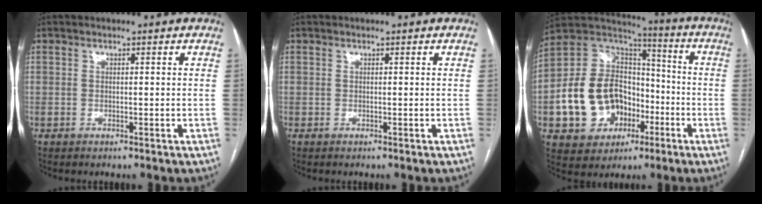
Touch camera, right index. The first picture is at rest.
{"total": 0.0}
{"total": 17.2, "force": [-4.7, 13.3, 9.9], "torque": [-0.203, 0.043, -0.067]}